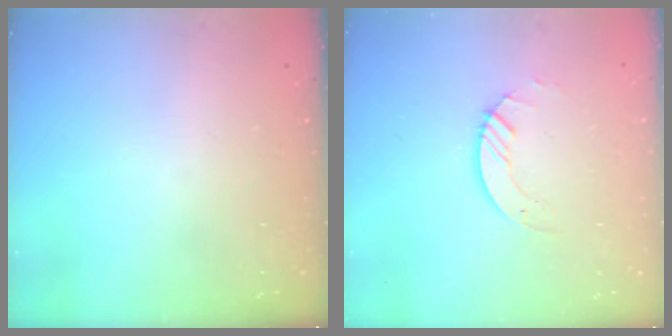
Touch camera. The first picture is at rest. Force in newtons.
{"total": 2.6, "press": 2.6, "slide": 0.3}